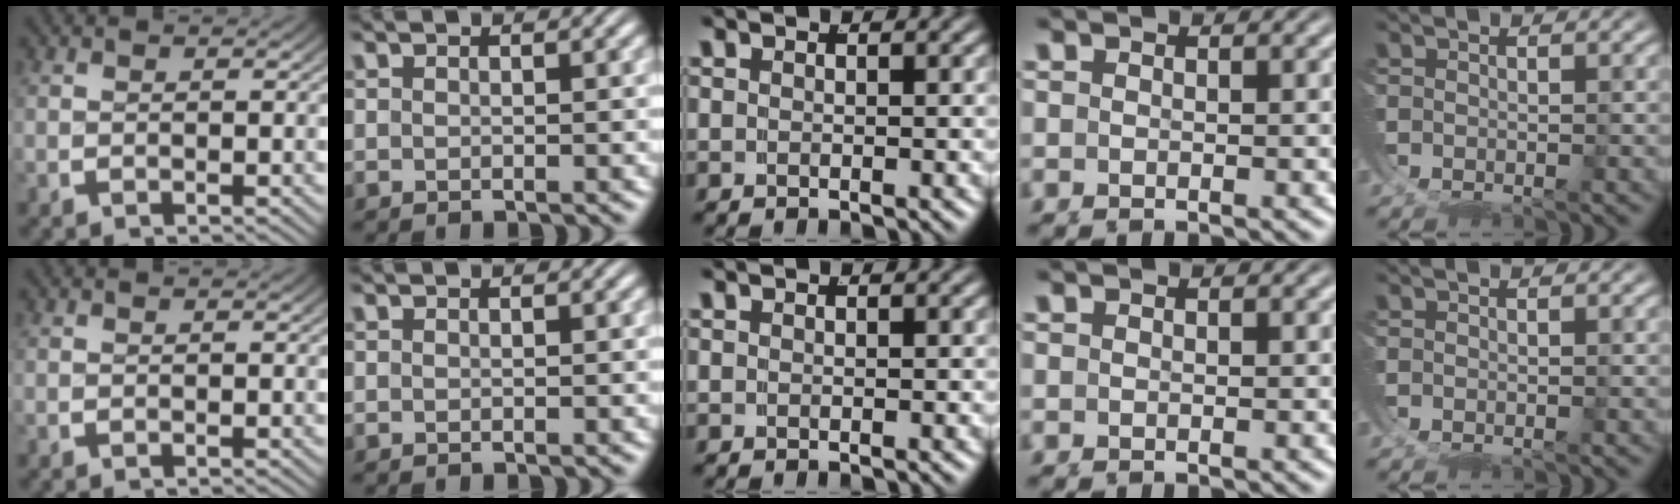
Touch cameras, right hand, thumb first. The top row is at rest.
{}